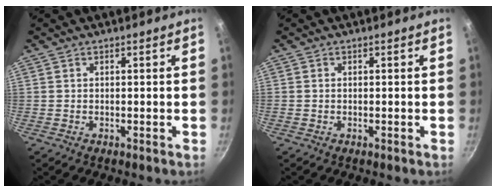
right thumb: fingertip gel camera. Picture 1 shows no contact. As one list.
[{"total": 0.0}]